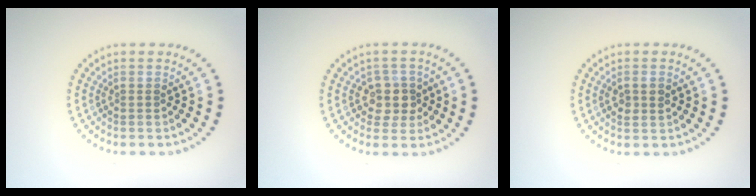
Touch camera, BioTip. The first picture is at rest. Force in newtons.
{"total": 2.5, "press": 2.2, "slide": 1.2}
{"total": 1.5, "press": 1.5, "slide": 0.1}